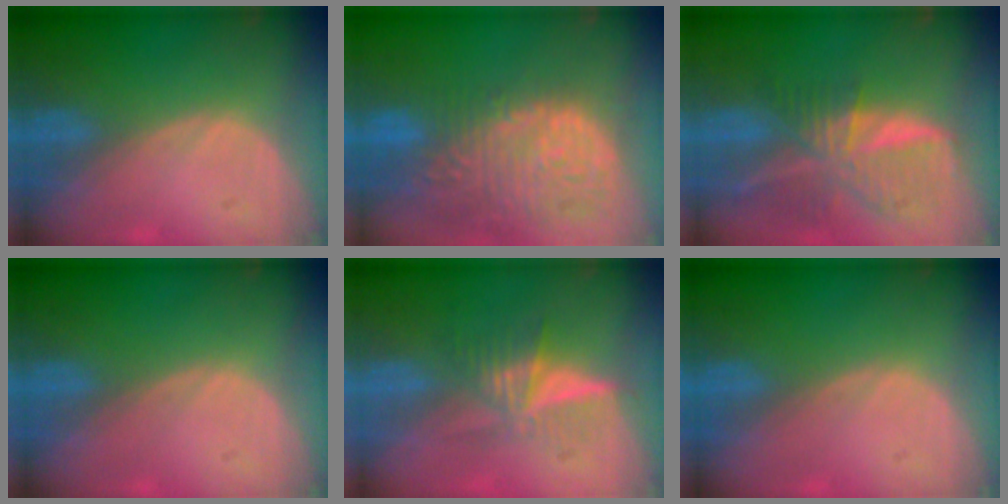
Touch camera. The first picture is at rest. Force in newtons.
{"total": 14.9, "press": 12.3, "slide": 8.3}
{"total": 9.5, "press": 8.3, "slide": 4.6}
{"total": 0.0}
{"total": 6.5, "press": 5.5, "slide": 3.4}
{"total": 0.0}